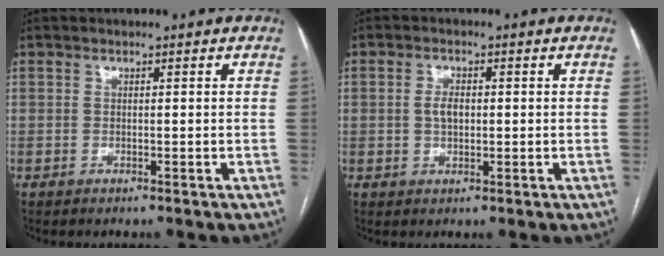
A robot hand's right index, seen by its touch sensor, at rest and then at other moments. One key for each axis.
{"total": 2.8, "fx": 0.1, "fy": 1.5, "fz": 2.3, "tx": -0.045, "ty": 0.005, "tz": 0.002}